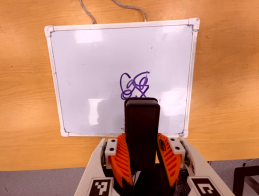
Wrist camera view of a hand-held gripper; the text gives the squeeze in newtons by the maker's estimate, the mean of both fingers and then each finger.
{"total": 9.5, "left": 7.0, "right": 12.0}